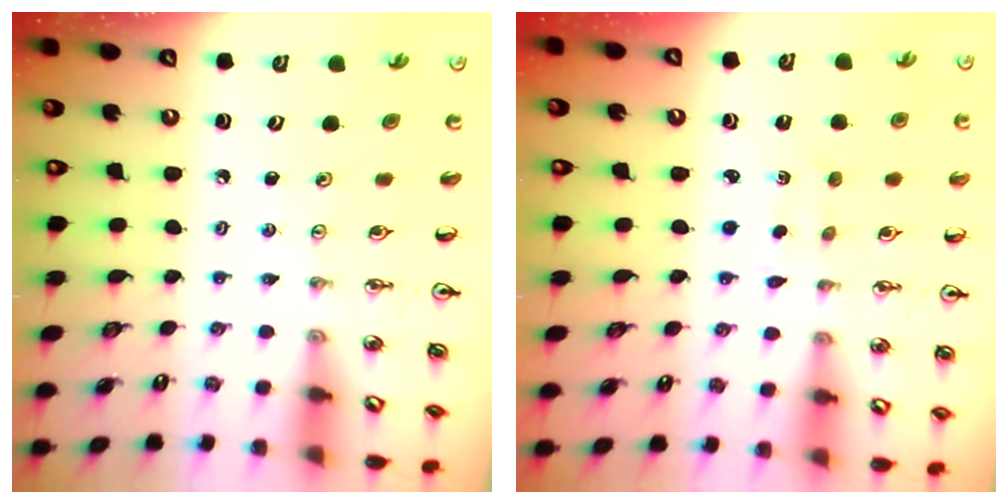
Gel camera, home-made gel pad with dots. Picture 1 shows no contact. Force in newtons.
{"total": 1.4, "press": 1.3, "slide": 0.4}